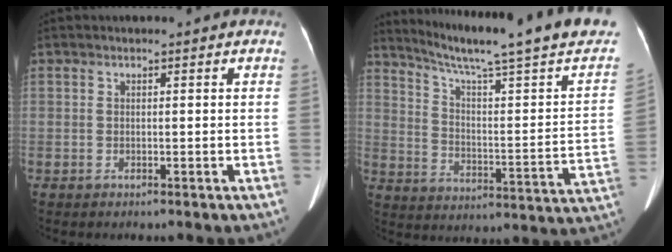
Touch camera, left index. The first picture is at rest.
{"total": 25.7, "force": [21.5, -0.4, 14.1], "torque": [-0.216, -0.071, 0.285]}